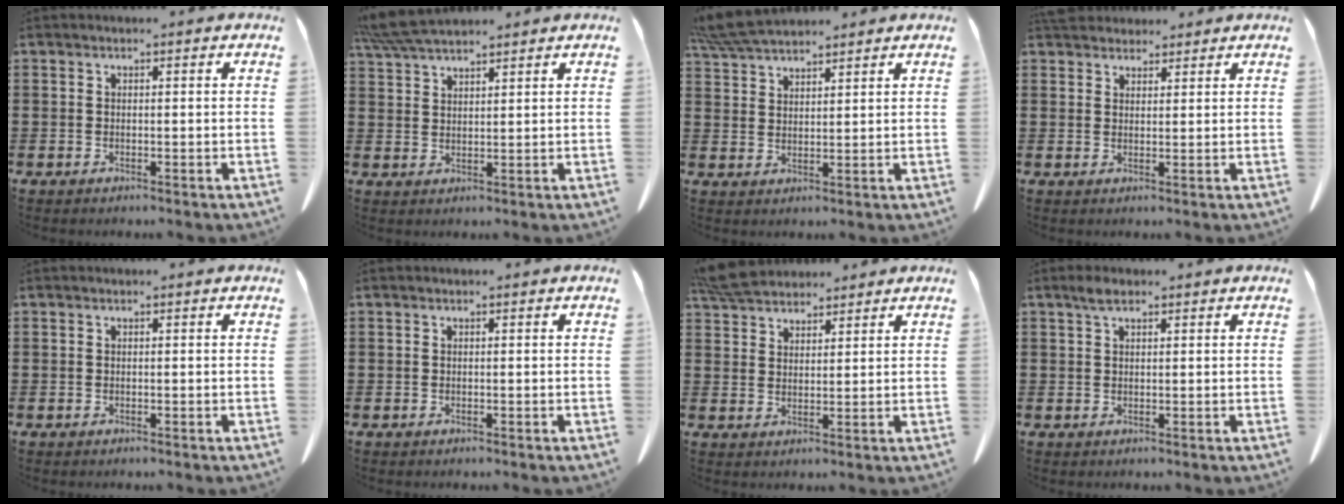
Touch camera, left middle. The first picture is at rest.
{"total": 5.8, "force": [5.2, 0.8, 2.4], "torque": [-0.063, -0.011, 0.101]}
{"total": 6.4, "force": [5.9, 1.1, 2.3], "torque": [-0.064, -0.014, 0.114]}
{"total": 3.7, "force": [3.5, 1.2, 0.6], "torque": [-0.015, -0.008, 0.067]}
{"total": 0.0}
{"total": 0.0}
{"total": 5.9, "force": [5.5, 1.5, 1.7], "torque": [-0.052, -0.010, 0.107]}
{"total": 2.0, "force": [1.3, 0.9, 1.3], "torque": [-0.030, 0.003, 0.024]}